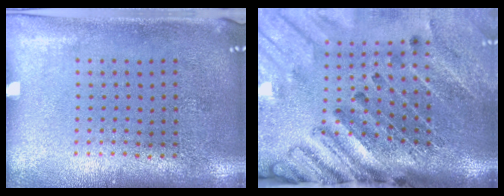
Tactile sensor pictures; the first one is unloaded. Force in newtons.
{"total": 4.2, "press": 3.2, "slide": 2.8}